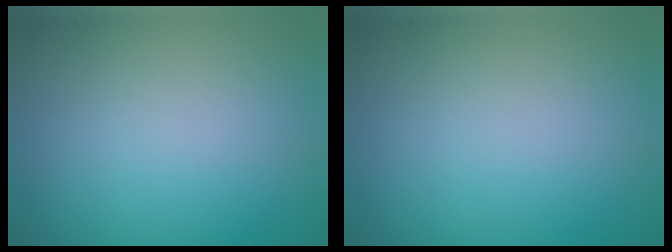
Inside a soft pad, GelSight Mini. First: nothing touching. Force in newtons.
{"total": 0.0}